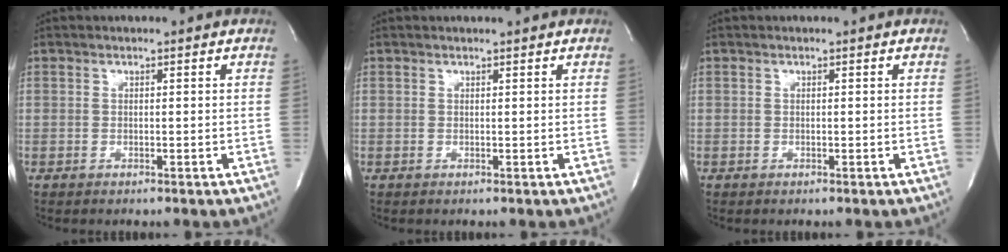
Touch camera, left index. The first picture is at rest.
{"total": 1.1, "force": [1.0, -0.2, 0.2], "torque": [-0.008, 0.000, 0.016]}
{"total": 0.0}